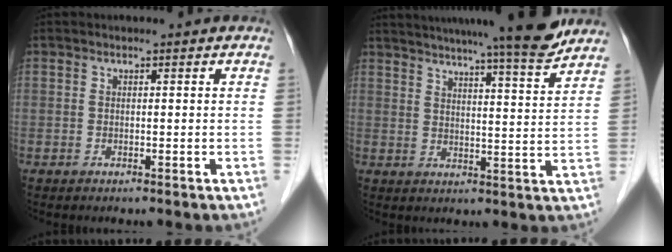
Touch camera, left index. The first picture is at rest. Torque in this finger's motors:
{"motor_torque": [0.35, -0.46, 0.69, 0.15]}